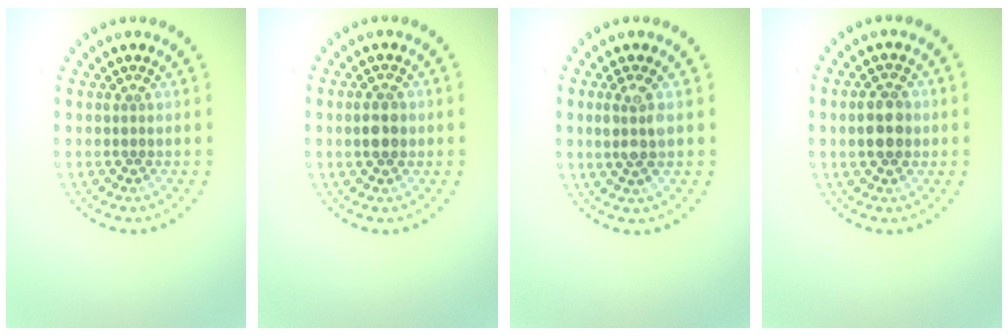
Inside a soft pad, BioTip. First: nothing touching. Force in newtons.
{"total": 2.2, "press": 2.2, "slide": 0.0}
{"total": 2.3, "press": 2.1, "slide": 1.0}
{"total": 3.4, "press": 3.4, "slide": 0.2}